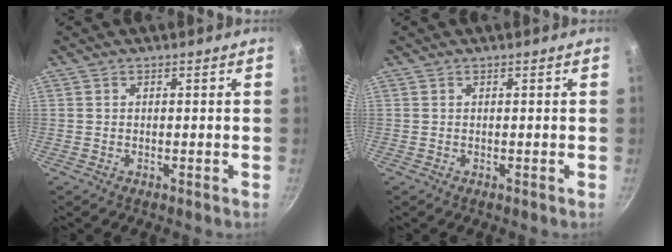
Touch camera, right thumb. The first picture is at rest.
{"total": 0.0}